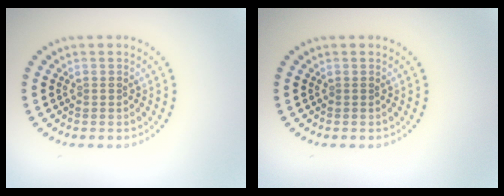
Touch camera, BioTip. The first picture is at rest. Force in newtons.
{"total": 0.0}